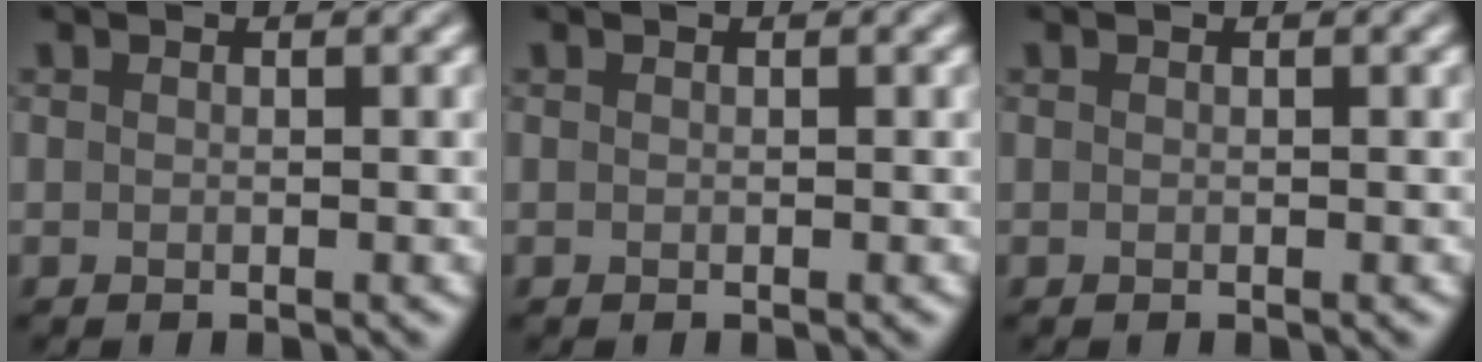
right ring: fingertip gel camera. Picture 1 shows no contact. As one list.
[{"total": 0.0}, {"total": 0.0}]